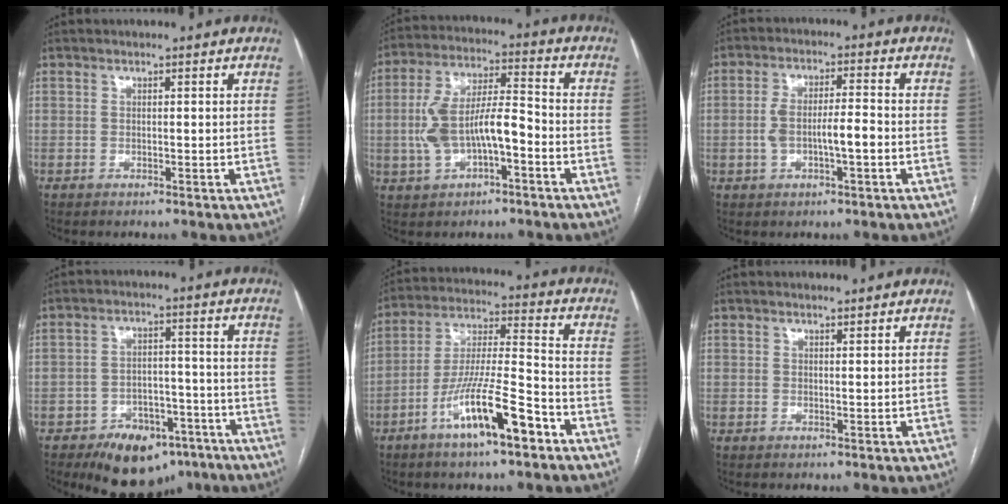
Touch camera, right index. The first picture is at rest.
{"total": 11.5, "force": [-2.6, 4.3, 10.4], "torque": [-0.208, 0.026, -0.041]}
{"total": 6.4, "force": [-1.3, 1.5, 6.1], "torque": [-0.120, 0.016, -0.020]}
{"total": 11.3, "force": [-7.6, 6.5, 5.4], "torque": [-0.067, 0.017, -0.110]}
{"total": 13.2, "force": [-7.1, 1.7, 11.0], "torque": [-0.201, -0.004, -0.126]}
{"total": 1.0, "force": [0.9, 0.0, 0.3], "torque": [-0.008, 0.001, 0.017]}